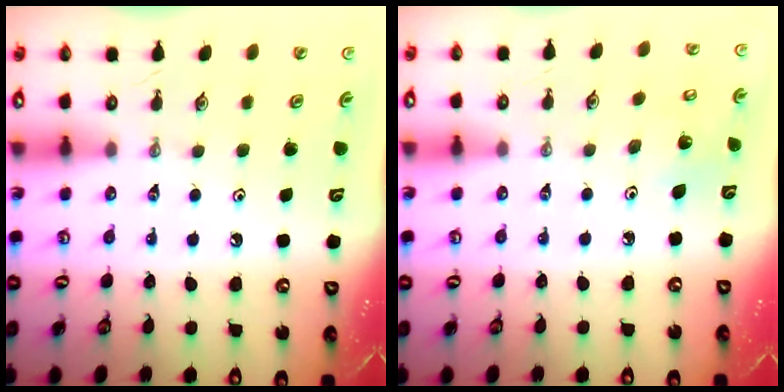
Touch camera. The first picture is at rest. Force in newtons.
{"total": 4.2, "press": 4.2, "slide": 0.3}